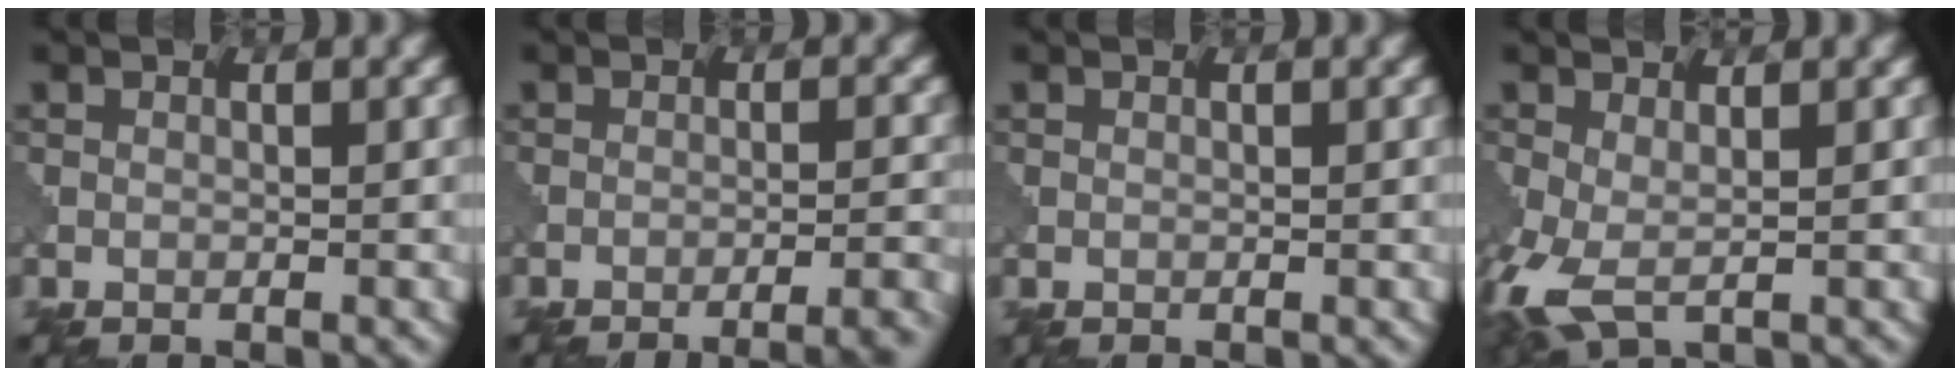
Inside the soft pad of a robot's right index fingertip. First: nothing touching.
{"total": 5.2, "force": [-4.5, 0.8, 2.5], "torque": [-0.022, 0.014, -0.060]}
{"total": 0.0}
{"total": 4.0, "force": [-0.1, 1.8, 3.6], "torque": [-0.096, -0.003, -0.007]}